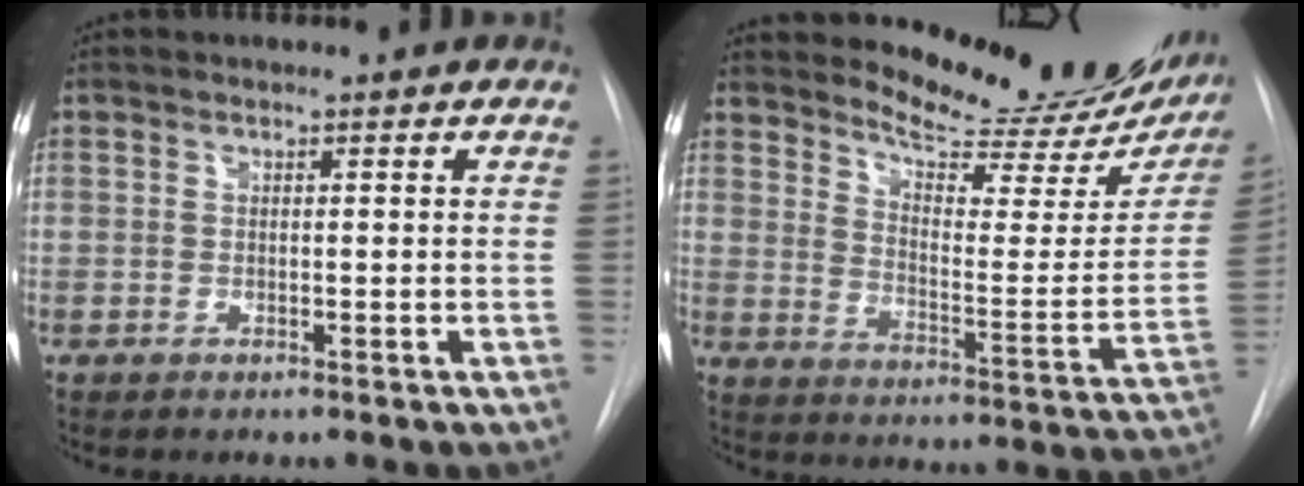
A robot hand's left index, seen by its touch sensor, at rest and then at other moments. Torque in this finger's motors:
{"motor_torque": [0.30, -0.42, 0.49, 0.06]}